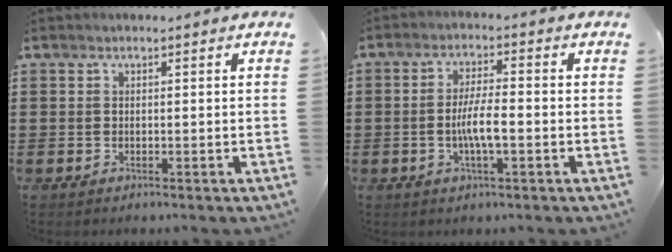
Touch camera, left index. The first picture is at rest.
{"total": 5.2, "force": [-1.1, 1.0, 5.0], "torque": [-0.100, 0.000, -0.024]}